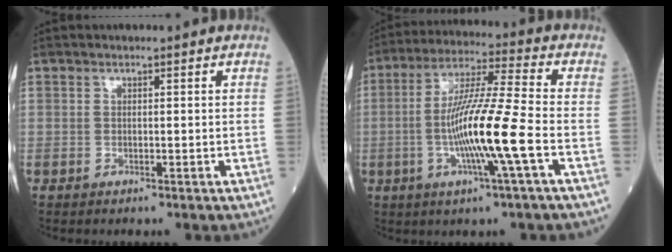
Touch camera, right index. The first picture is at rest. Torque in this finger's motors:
{"motor_torque": [1.97, -0.17, 0.97, 0.21]}